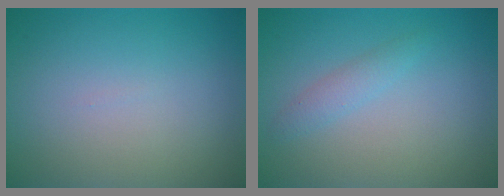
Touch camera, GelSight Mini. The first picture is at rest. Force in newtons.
{"total": 1.4, "press": 1.4, "slide": 0.0}